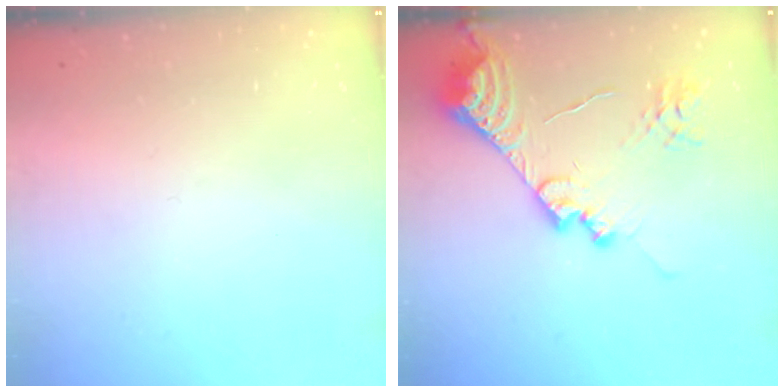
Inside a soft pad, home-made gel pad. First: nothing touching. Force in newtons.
{"total": 18.4, "press": 18.2, "slide": 2.1}